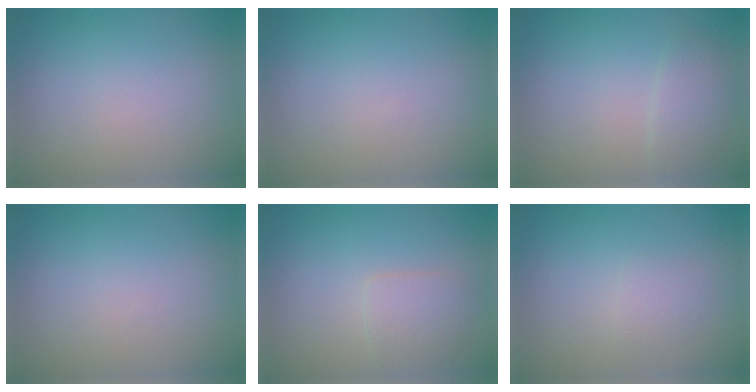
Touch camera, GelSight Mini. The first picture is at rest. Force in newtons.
{"total": 0.0}
{"total": 1.9, "press": 1.9, "slide": 0.1}
{"total": 0.0}
{"total": 2.1, "press": 2.1, "slide": 0.0}
{"total": 1.1, "press": 1.0, "slide": 0.1}